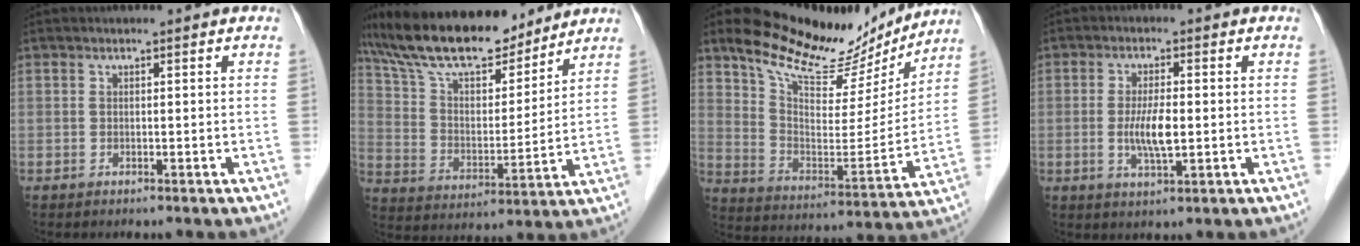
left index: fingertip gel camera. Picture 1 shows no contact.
{"total": 19.5, "force": [16.3, 5.3, 9.4], "torque": [-0.171, 0.022, 0.283]}
{"total": 19.1, "force": [16.8, 5.5, 7.4], "torque": [-0.122, -0.021, 0.256]}
{"total": 5.1, "force": [-0.7, 1.1, 4.9], "torque": [-0.103, -0.012, -0.013]}